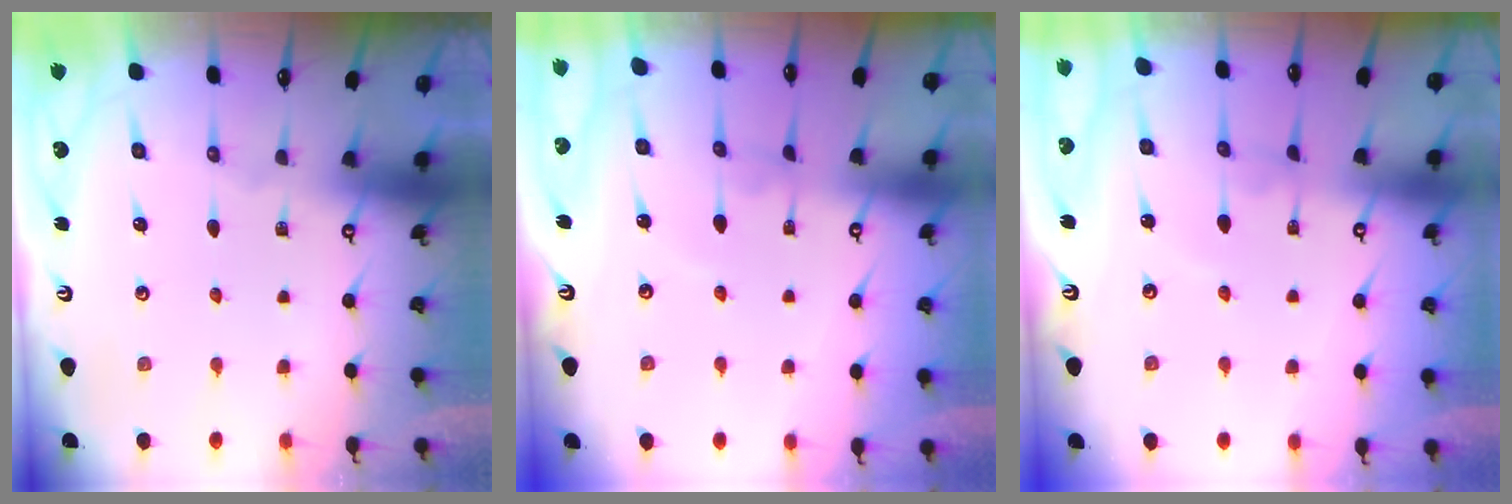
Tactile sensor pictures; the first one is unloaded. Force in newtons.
{"total": 2.1, "press": 2.1, "slide": 0.0}
{"total": 2.1, "press": 2.1, "slide": 0.0}